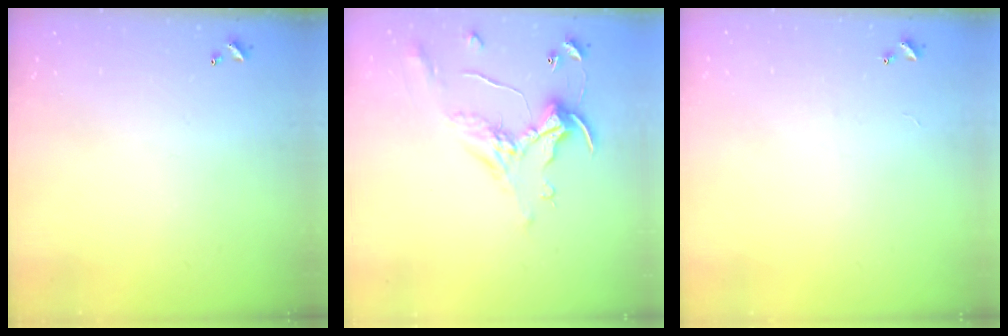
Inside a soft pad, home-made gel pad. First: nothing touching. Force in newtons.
{"total": 1.1, "press": 0.8, "slide": 0.9}
{"total": 2.4, "press": 2.4, "slide": 0.3}